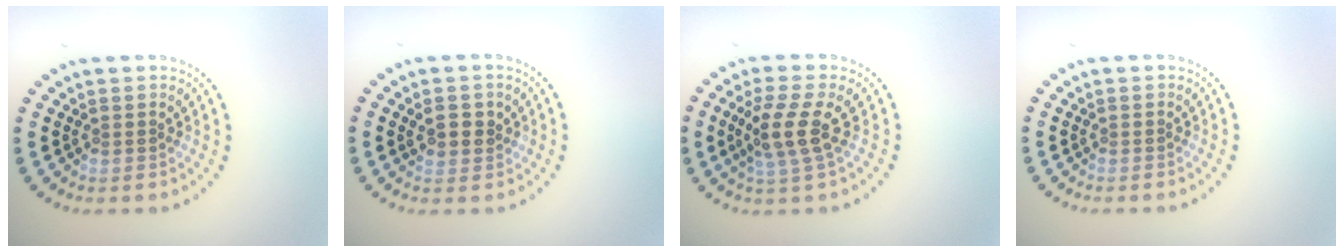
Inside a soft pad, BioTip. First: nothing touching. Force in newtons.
{"total": 1.7, "press": 1.6, "slide": 0.4}
{"total": 3.4, "press": 3.0, "slide": 1.7}
{"total": 0.0}